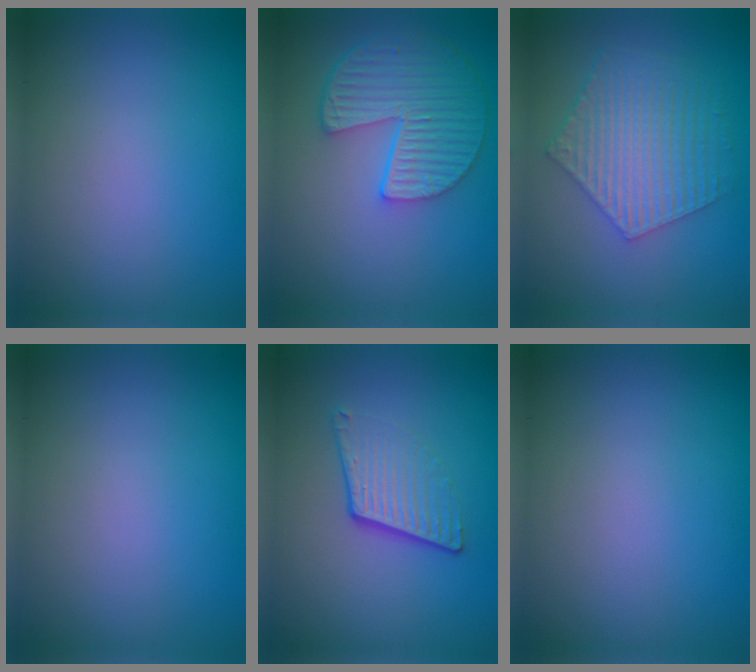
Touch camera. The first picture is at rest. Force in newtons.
{"total": 6.2, "press": 4.7, "slide": 4.0}
{"total": 6.0, "press": 4.4, "slide": 4.0}
{"total": 0.0}
{"total": 4.1, "press": 2.6, "slide": 3.1}
{"total": 0.0}